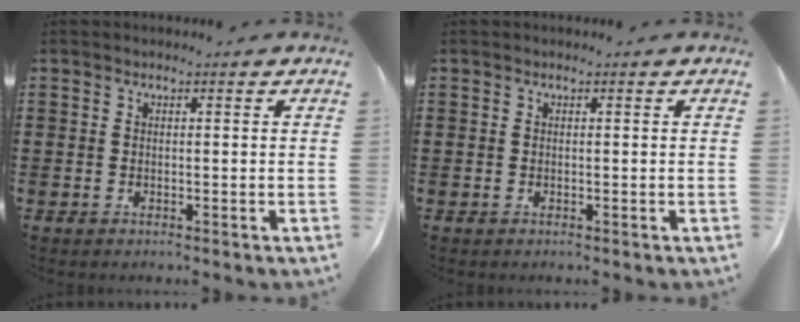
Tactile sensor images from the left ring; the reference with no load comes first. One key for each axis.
{"total": 0.0}